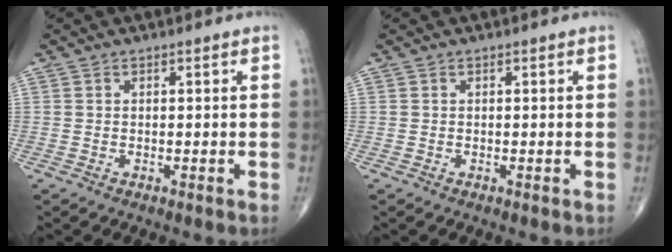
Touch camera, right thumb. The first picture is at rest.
{"total": 0.0}